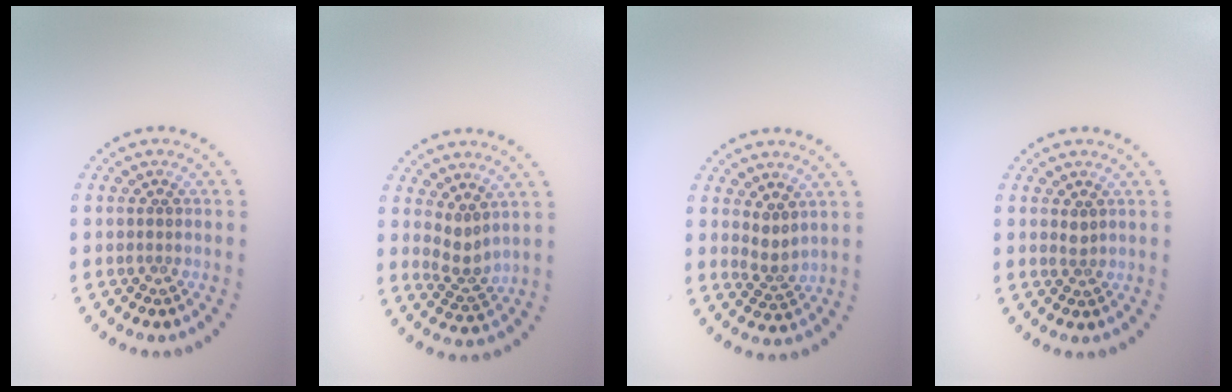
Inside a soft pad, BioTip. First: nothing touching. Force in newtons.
{"total": 2.1, "press": 1.6, "slide": 1.5}
{"total": 1.7, "press": 1.3, "slide": 1.1}
{"total": 0.8, "press": 0.5, "slide": 0.6}